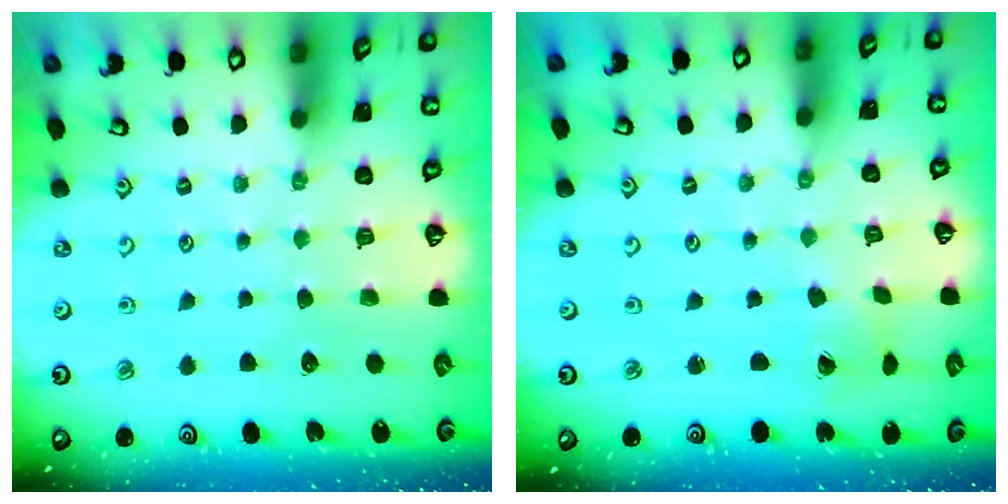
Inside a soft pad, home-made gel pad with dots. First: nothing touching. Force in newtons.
{"total": 1.2, "press": 1.2, "slide": 0.2}